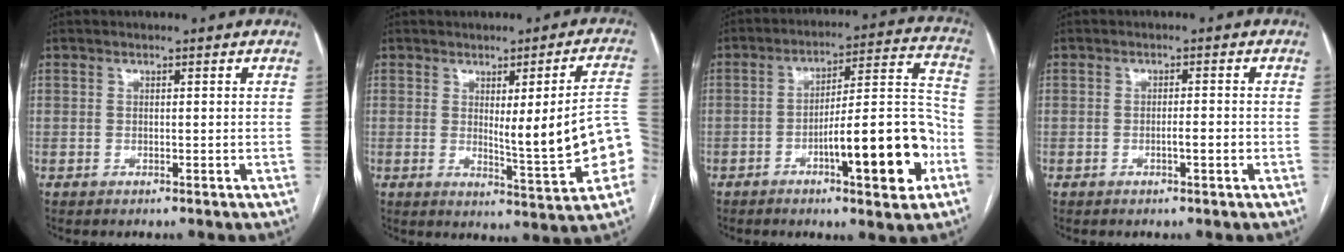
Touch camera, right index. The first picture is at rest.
{"total": 12.8, "force": [-1.3, 1.1, 12.6], "torque": [-0.144, 0.003, -0.014]}
{"total": 16.1, "force": [-6.0, 2.6, 14.7], "torque": [-0.214, 0.018, -0.085]}
{"total": 1.9, "force": [-0.7, 0.2, 1.7], "torque": [-0.030, 0.001, -0.012]}